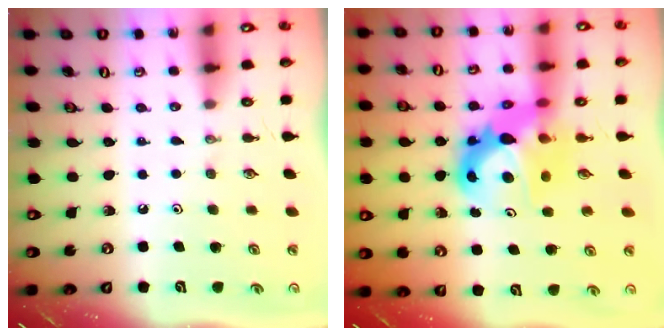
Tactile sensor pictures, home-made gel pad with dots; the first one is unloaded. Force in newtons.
{"total": 11.0, "press": 11.0, "slide": 0.8}